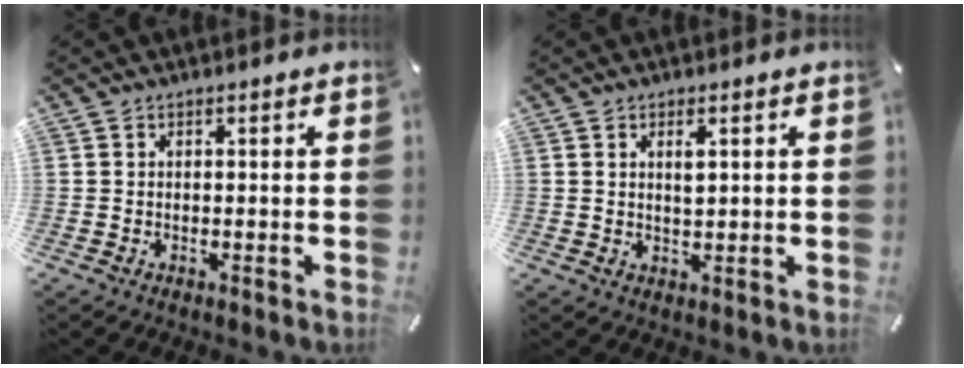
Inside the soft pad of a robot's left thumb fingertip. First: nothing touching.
{"total": 2.6, "force": [0.9, 1.1, 2.2], "torque": [-0.040, 0.000, 0.013]}